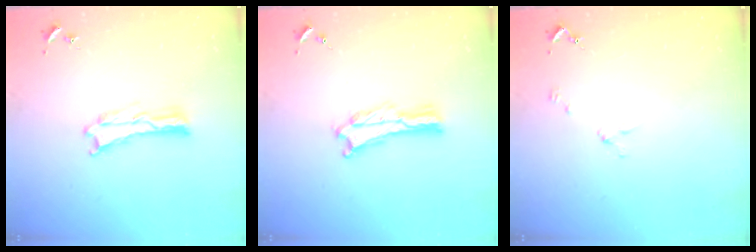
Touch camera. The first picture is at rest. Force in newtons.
{"total": 0.8, "press": 0.7, "slide": 0.2}
{"total": 2.0, "press": 2.0, "slide": 0.2}